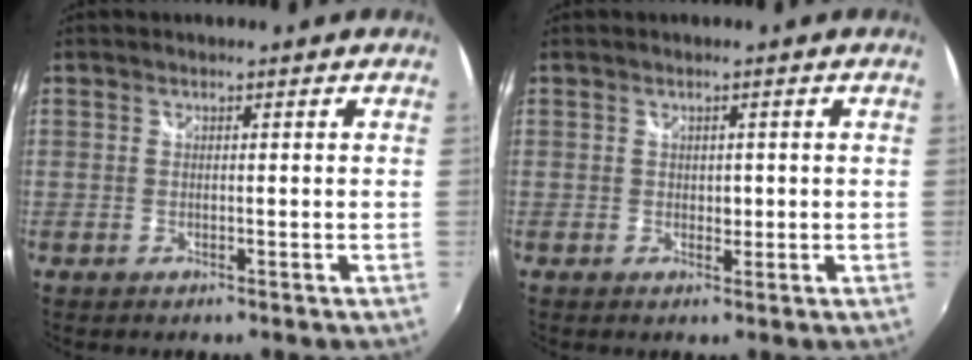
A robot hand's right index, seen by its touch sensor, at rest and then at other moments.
{"total": 1.2, "force": [-0.1, 1.1, 0.4], "torque": [-0.003, 0.001, 0.000]}